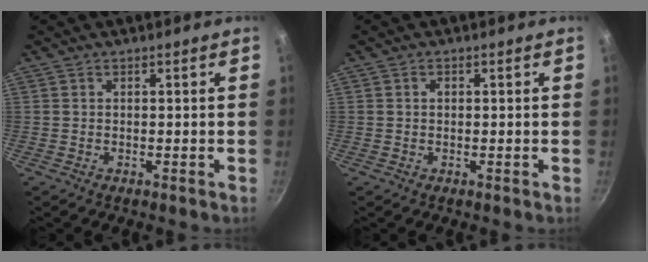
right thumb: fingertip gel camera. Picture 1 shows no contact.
{"total": 0.7, "force": [0.1, 0.6, 0.4], "torque": [-0.006, 0.004, 0.003]}